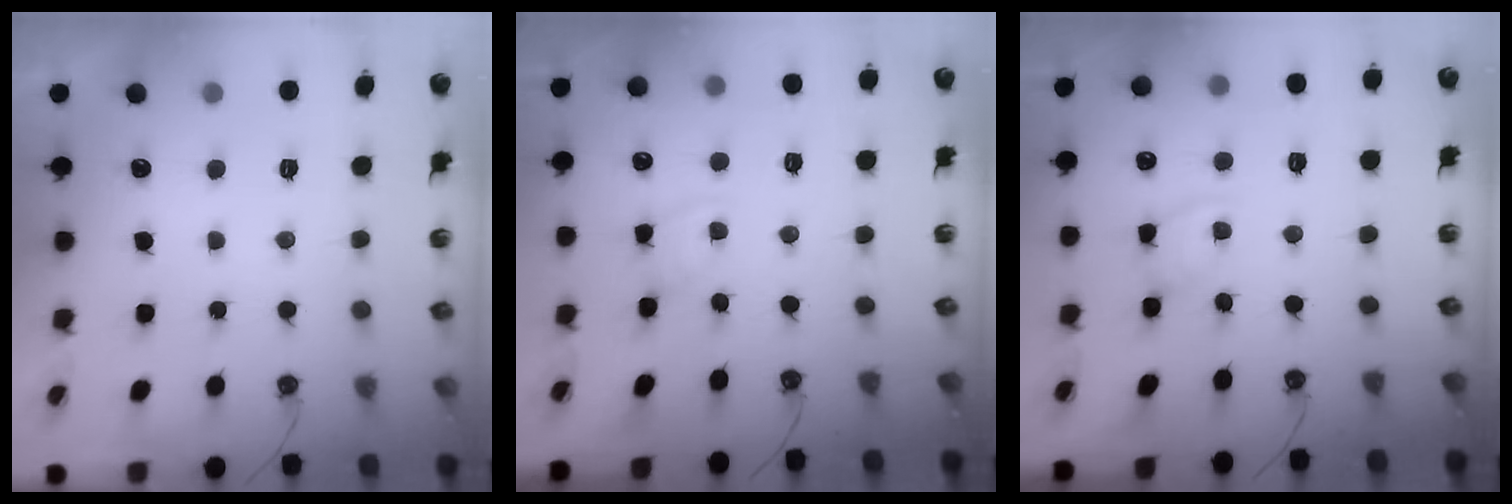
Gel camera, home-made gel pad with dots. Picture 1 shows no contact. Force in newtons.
{"total": 1.9, "press": 1.9, "slide": 0.3}
{"total": 2.9, "press": 2.9, "slide": 0.4}